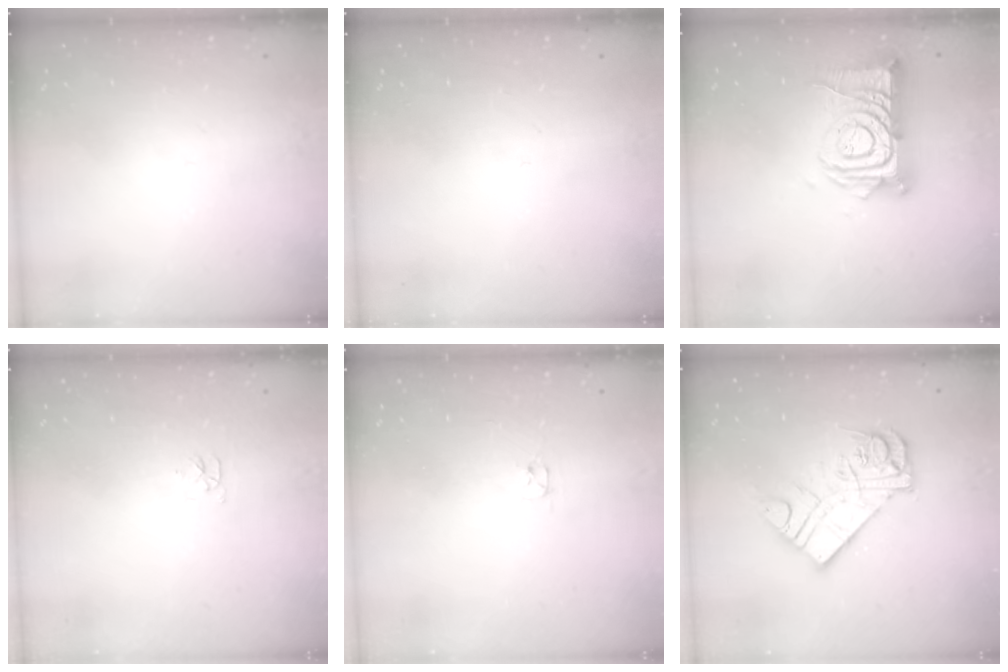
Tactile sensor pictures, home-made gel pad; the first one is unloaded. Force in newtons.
{"total": 0.0}
{"total": 14.2, "press": 14.1, "slide": 1.2}
{"total": 3.1, "press": 3.1, "slide": 0.3}
{"total": 2.4, "press": 2.3, "slide": 0.4}
{"total": 13.7, "press": 13.7, "slide": 1.4}